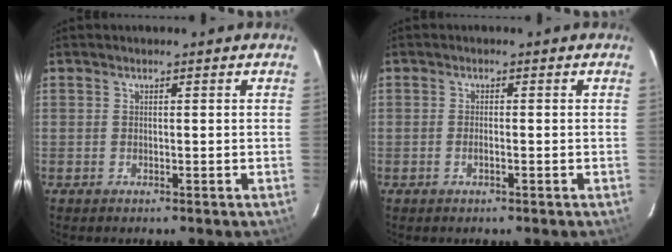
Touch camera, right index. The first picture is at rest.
{"total": 1.1, "force": [-0.6, 0.1, 0.9], "torque": [-0.021, 0.002, -0.010]}